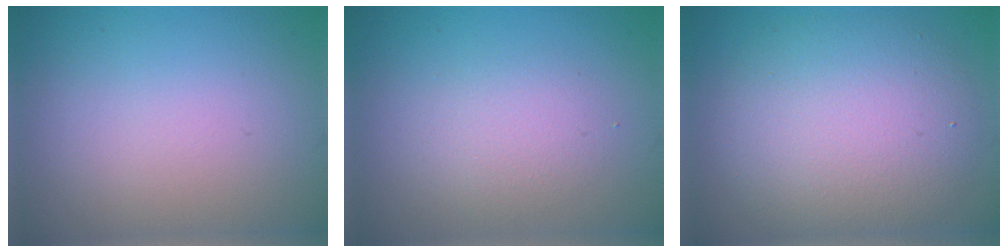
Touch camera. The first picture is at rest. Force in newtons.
{"total": 2.0, "press": 2.0, "slide": 0.1}
{"total": 7.3, "press": 7.3, "slide": 0.5}